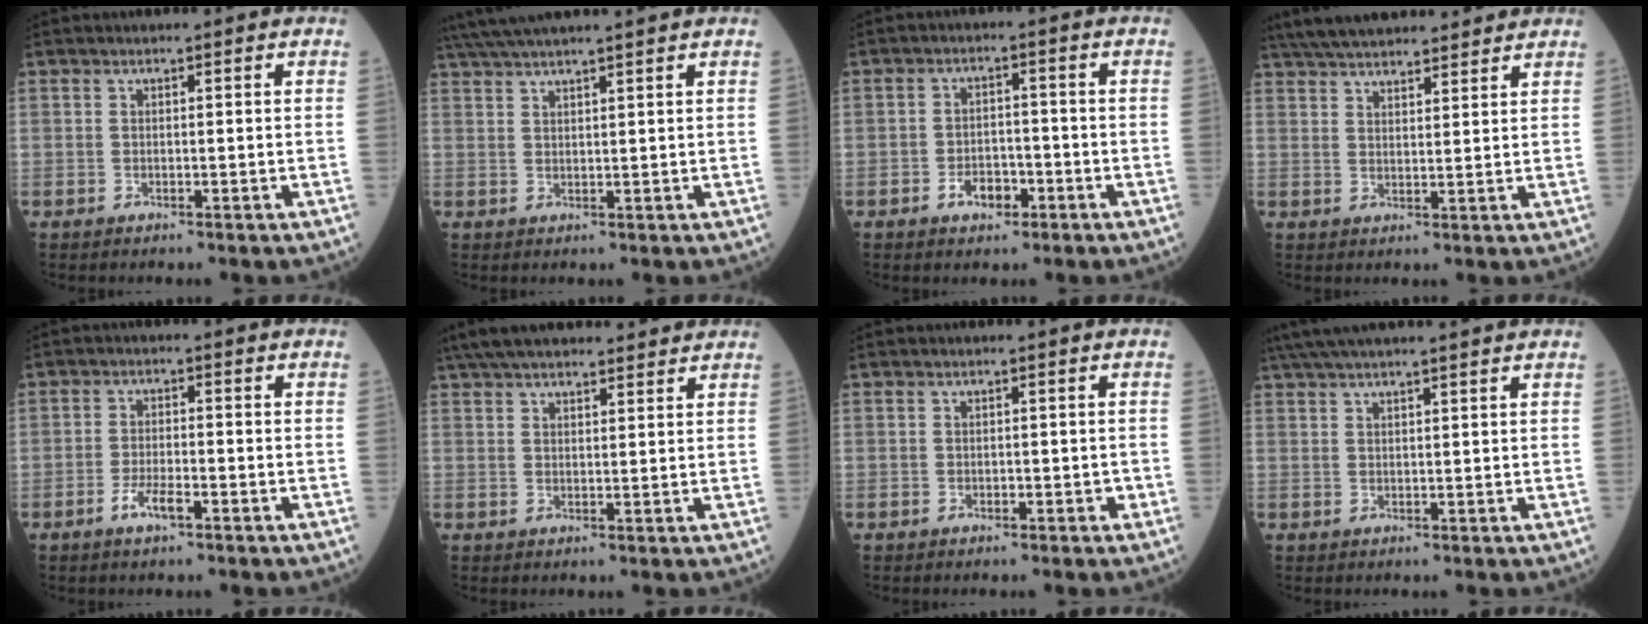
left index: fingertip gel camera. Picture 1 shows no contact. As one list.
[{"total": 10.1, "force": [8.8, -0.9, 4.9], "torque": [-0.085, 0.031, 0.133]}, {"total": 3.8, "force": [-2.2, 2.3, 2.2], "torque": [-0.035, 0.004, -0.036]}, {"total": 15.9, "force": [14.3, 3.3, 6.2], "torque": [-0.111, 0.039, 0.218]}, {"total": 3.3, "force": [-2.0, 0.8, 2.5], "torque": [-0.051, -0.003, -0.041]}, {"total": 16.6, "force": [14.5, 3.7, 7.1], "torque": [-0.121, 0.048, 0.219]}, {"total": 1.0, "force": [-0.4, 0.7, 0.6], "torque": [-0.005, 0.002, -0.008]}, {"total": 9.9, "force": [8.6, -0.7, 5.0], "torque": [-0.084, 0.033, 0.124]}]